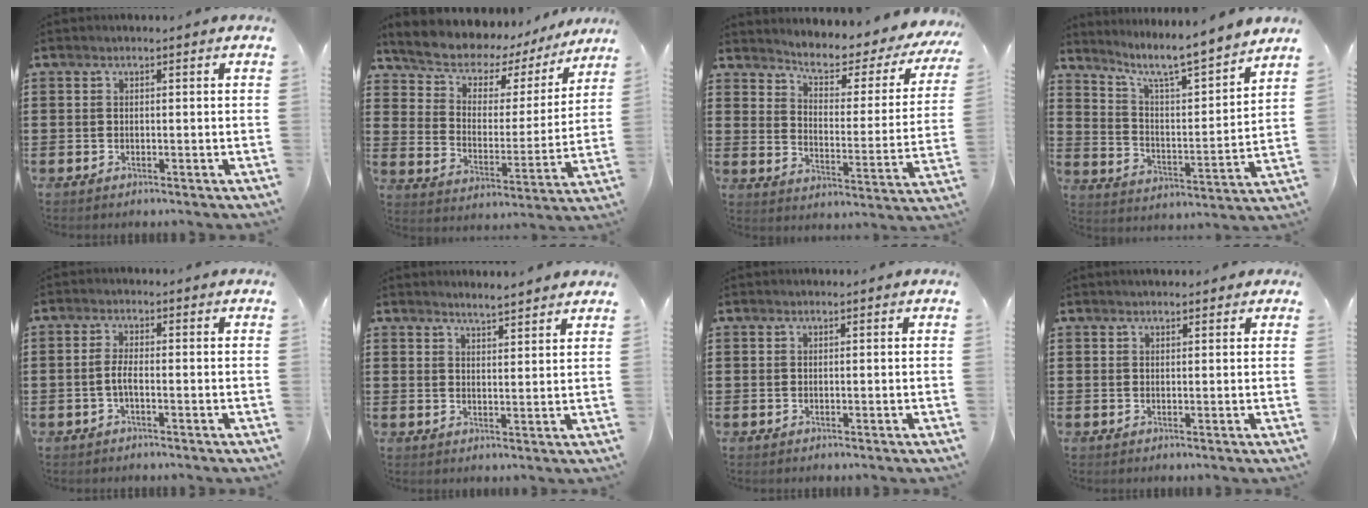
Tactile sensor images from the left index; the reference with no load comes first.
{"total": 6.5, "force": [5.9, 2.5, 1.2], "torque": [-0.053, -0.048, 0.096]}
{"total": 4.5, "force": [3.7, 1.2, 2.2], "torque": [-0.057, -0.031, 0.051]}
{"total": 7.3, "force": [6.4, 0.0, 3.5], "torque": [-0.087, -0.054, 0.099]}
{"total": 2.5, "force": [-0.4, 0.8, 2.3], "torque": [-0.057, -0.003, -0.012]}
{"total": 2.9, "force": [2.9, -0.2, 0.2], "torque": [-0.012, -0.008, 0.055]}
{"total": 0.0}
{"total": 1.4, "force": [1.3, 0.5, 0.3], "torque": [-0.008, 0.004, 0.024]}